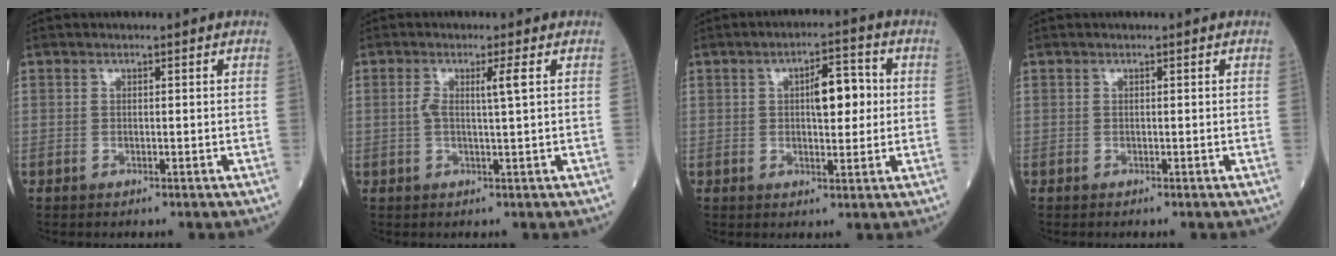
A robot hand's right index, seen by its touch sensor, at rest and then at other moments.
{"total": 3.1, "force": [0.7, -0.4, 3.0], "torque": [-0.061, 0.002, 0.010]}
{"total": 6.4, "force": [1.0, 2.3, 5.9], "torque": [-0.086, 0.012, 0.014]}
{"total": 0.0}